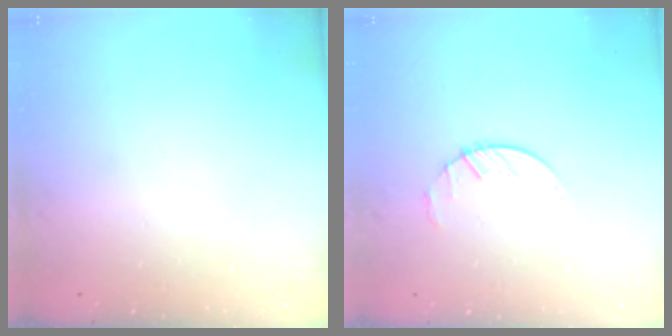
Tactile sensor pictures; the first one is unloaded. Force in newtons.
{"total": 2.2, "press": 2.2, "slide": 0.4}